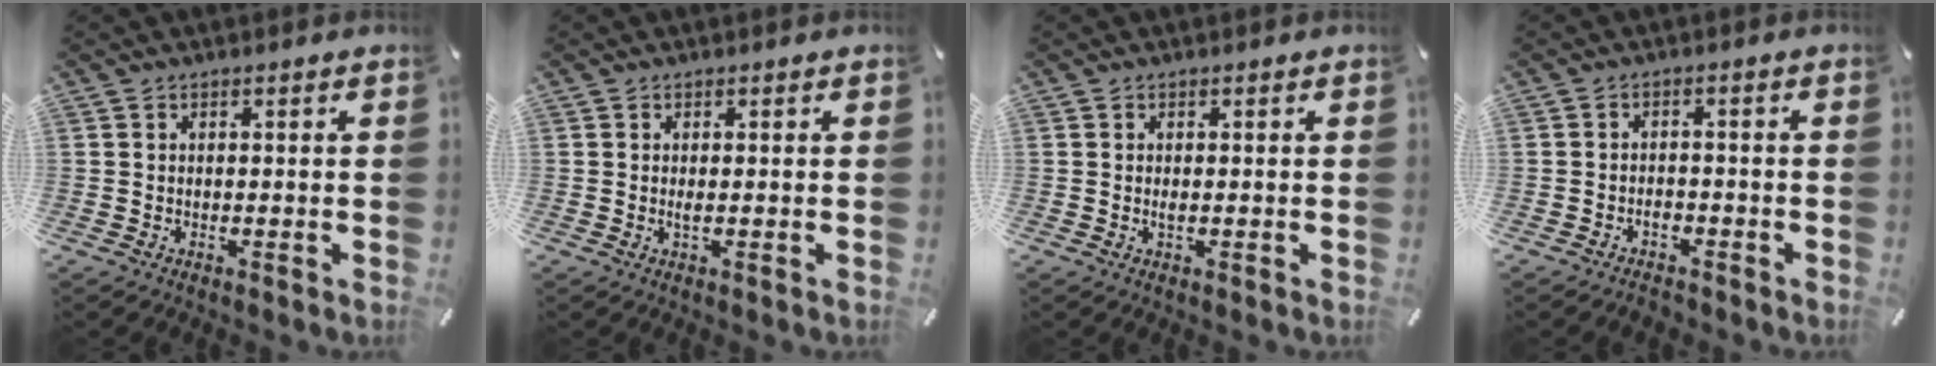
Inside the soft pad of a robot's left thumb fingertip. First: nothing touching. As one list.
[{"total": 1.3, "force": [0.0, 0.1, 1.3], "torque": [-0.026, -0.006, 0.000]}, {"total": 1.1, "force": [-0.1, 0.2, 1.1], "torque": [-0.021, -0.002, -0.001]}, {"total": 2.7, "force": [-1.9, 1.6, 1.2], "torque": [-0.023, 0.008, -0.036]}]